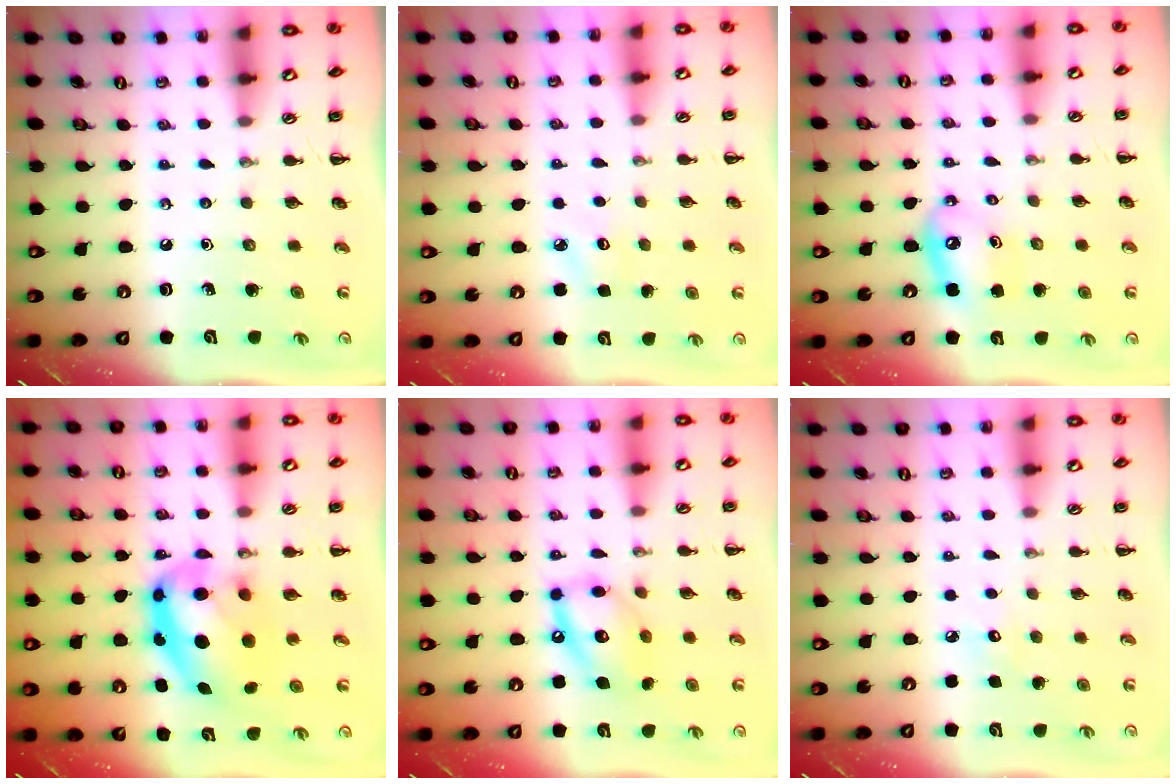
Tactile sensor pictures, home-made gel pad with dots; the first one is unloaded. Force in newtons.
{"total": 5.4, "press": 5.1, "slide": 1.7}
{"total": 8.0, "press": 7.8, "slide": 1.8}
{"total": 13.1, "press": 12.8, "slide": 2.9}
{"total": 13.8, "press": 13.7, "slide": 1.9}
{"total": 4.5, "press": 4.3, "slide": 1.3}